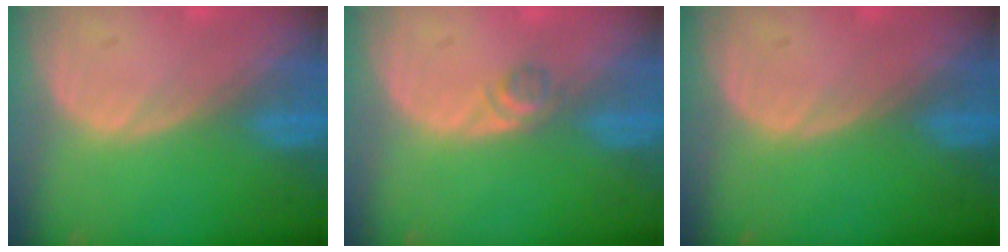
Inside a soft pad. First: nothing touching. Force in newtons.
{"total": 1.8, "press": 1.5, "slide": 0.9}
{"total": 0.0}